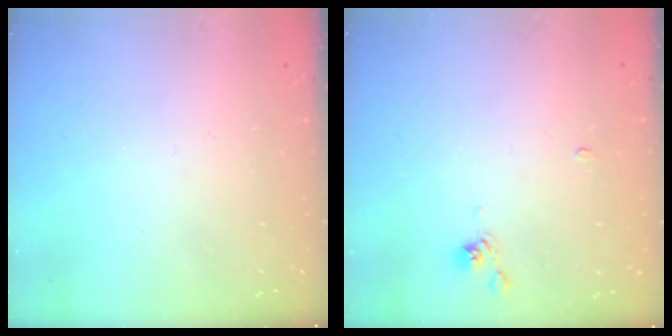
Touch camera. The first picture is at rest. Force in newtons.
{"total": 2.3, "press": 2.3, "slide": 0.6}